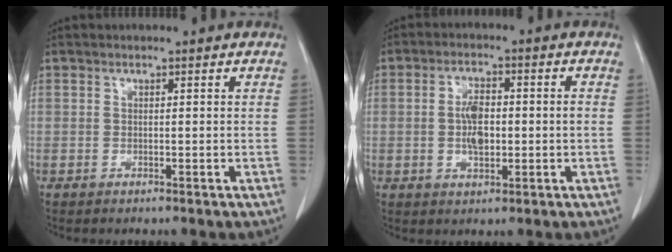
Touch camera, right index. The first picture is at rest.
{"total": 5.4, "force": [-0.4, 2.2, 4.9], "torque": [-0.098, 0.007, -0.007]}